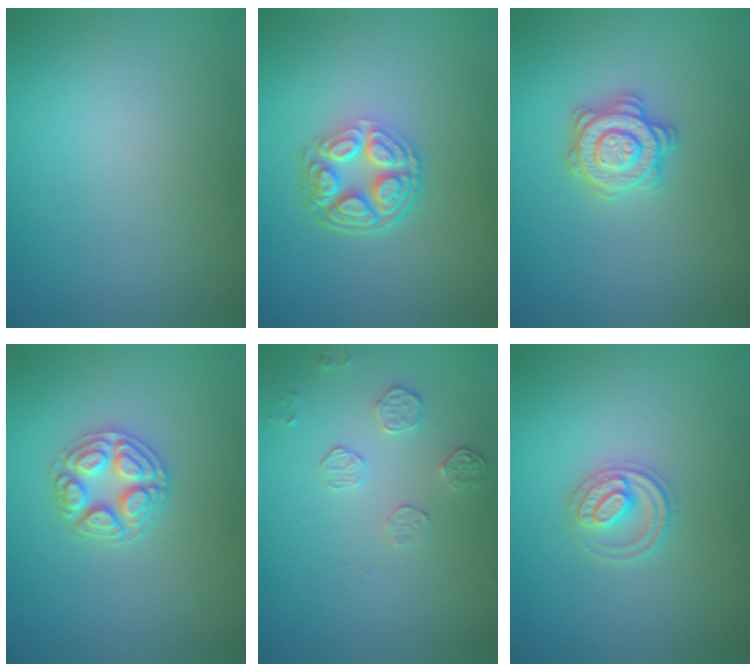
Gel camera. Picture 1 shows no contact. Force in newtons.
{"total": 5.2, "press": 3.8, "slide": 3.5}
{"total": 2.8, "press": 2.8, "slide": 0.2}
{"total": 2.8, "press": 2.7, "slide": 0.9}
{"total": 1.7, "press": 1.0, "slide": 1.4}
{"total": 2.5, "press": 2.4, "slide": 0.3}